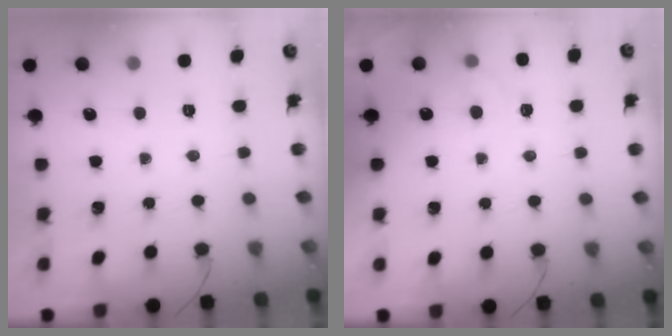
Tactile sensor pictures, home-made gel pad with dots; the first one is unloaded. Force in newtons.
{"total": 2.7, "press": 2.5, "slide": 1.1}